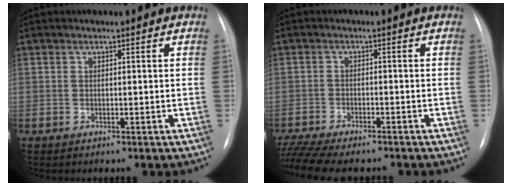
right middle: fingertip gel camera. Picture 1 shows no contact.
{"total": 11.2, "force": [-9.9, 2.1, 4.9], "torque": [-0.086, -0.006, -0.151]}